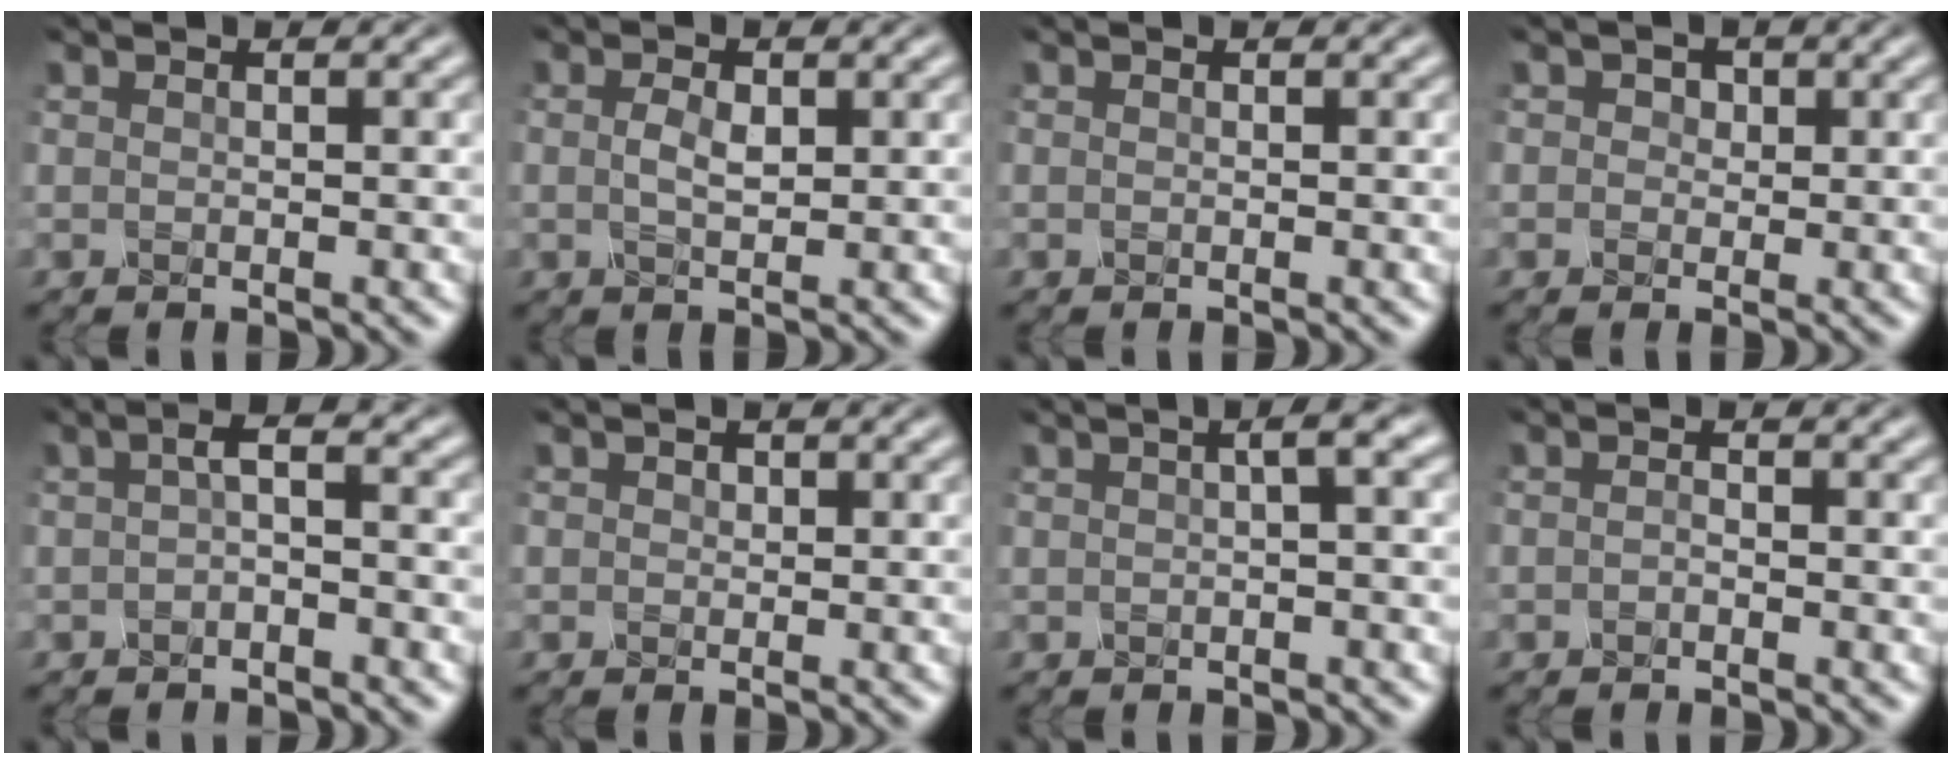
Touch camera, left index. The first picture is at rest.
{"total": 1.7, "force": [-0.1, 0.9, 1.4], "torque": [-0.033, 0.000, -0.002]}
{"total": 0.0}
{"total": 2.0, "force": [0.6, 1.7, 0.8], "torque": [-0.021, 0.003, 0.003]}
{"total": 1.9, "force": [-0.5, 0.6, 1.8], "torque": [-0.034, 0.008, -0.016]}
{"total": 0.7, "force": [0.2, 0.7, 0.1], "torque": [-0.002, 0.000, 0.001]}
{"total": 2.9, "force": [0.9, 0.6, 2.6], "torque": [-0.044, 0.015, 0.010]}
{"total": 0.7, "force": [-0.6, 0.3, 0.3], "torque": [-0.006, 0.001, -0.016]}